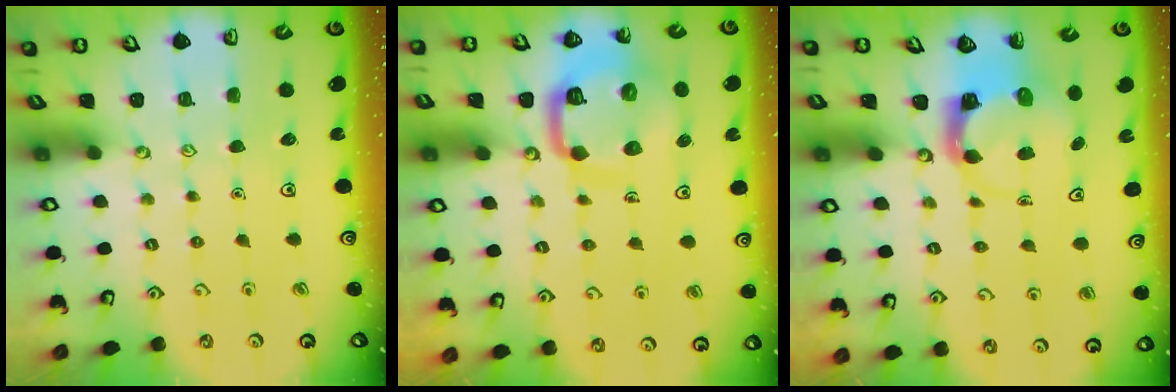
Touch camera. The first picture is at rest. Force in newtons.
{"total": 13.2, "press": 13.1, "slide": 1.6}
{"total": 3.7, "press": 3.7, "slide": 0.5}